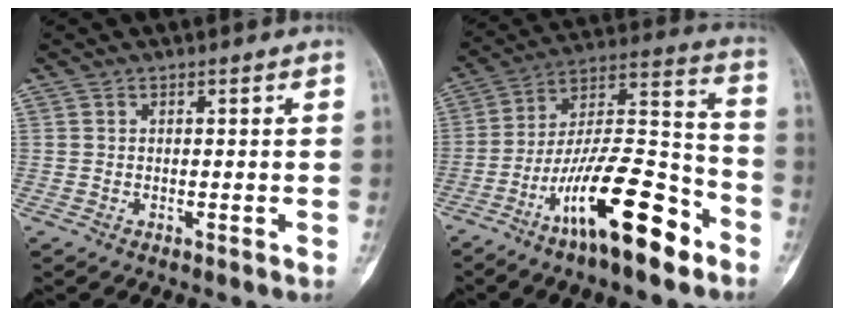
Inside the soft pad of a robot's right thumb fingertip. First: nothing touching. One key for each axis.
{"total": 20.4, "fx": -11.6, "fy": 5.9, "fz": 15.8, "tx": -0.281, "ty": 0.080, "tz": -0.199}